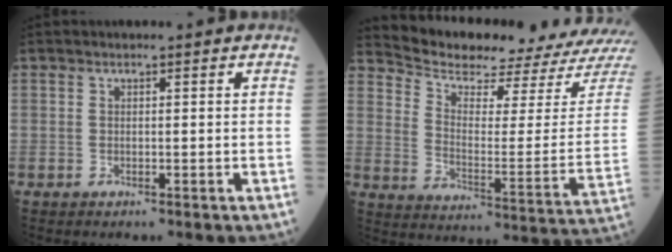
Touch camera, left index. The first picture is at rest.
{"total": 20.1, "force": [19.4, 0.5, 5.2], "torque": [-0.098, -0.105, 0.254]}